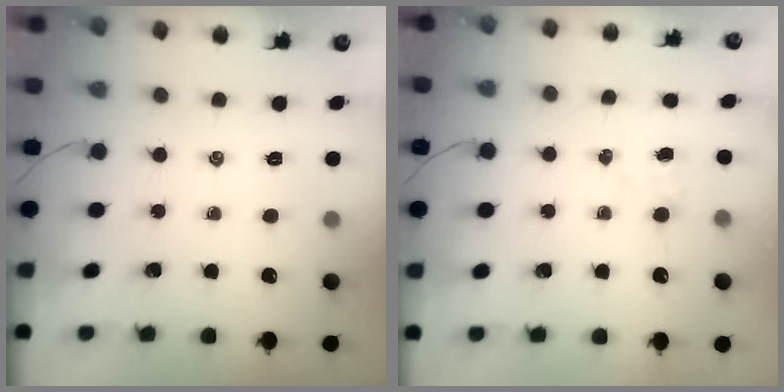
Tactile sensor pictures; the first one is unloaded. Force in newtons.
{"total": 3.7, "press": 3.5, "slide": 1.1}